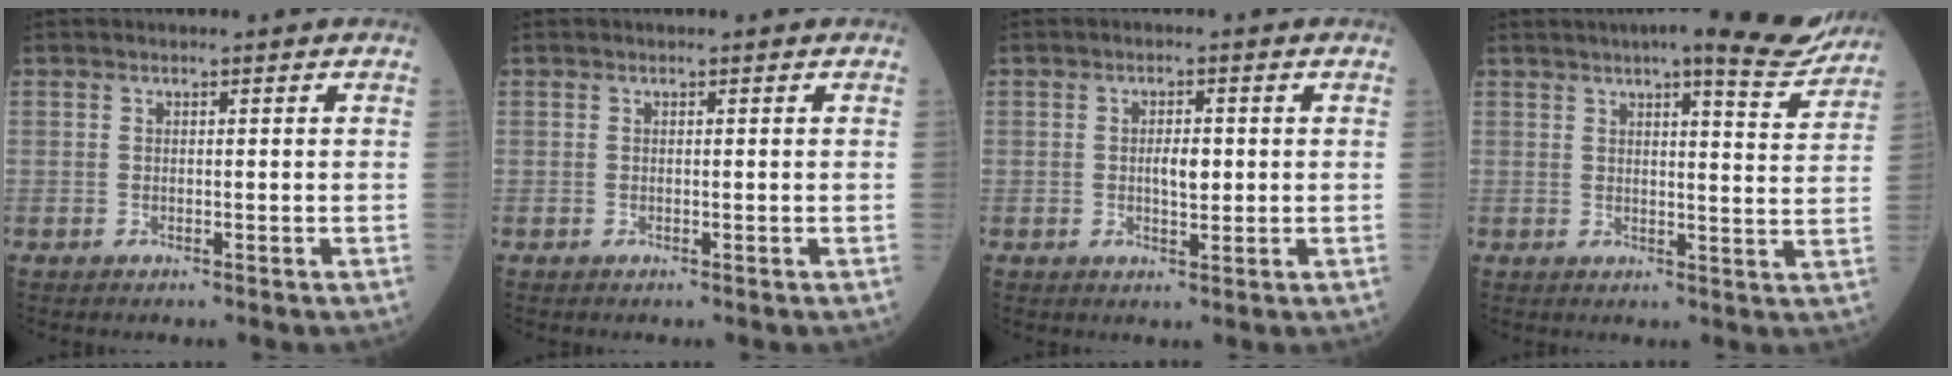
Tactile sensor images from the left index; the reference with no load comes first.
{"total": 0.0}
{"total": 2.8, "force": [0.0, 1.1, 2.6], "torque": [-0.044, -0.003, 0.001]}
{"total": 12.1, "force": [10.5, 1.5, 5.8], "torque": [-0.069, -0.018, 0.116]}